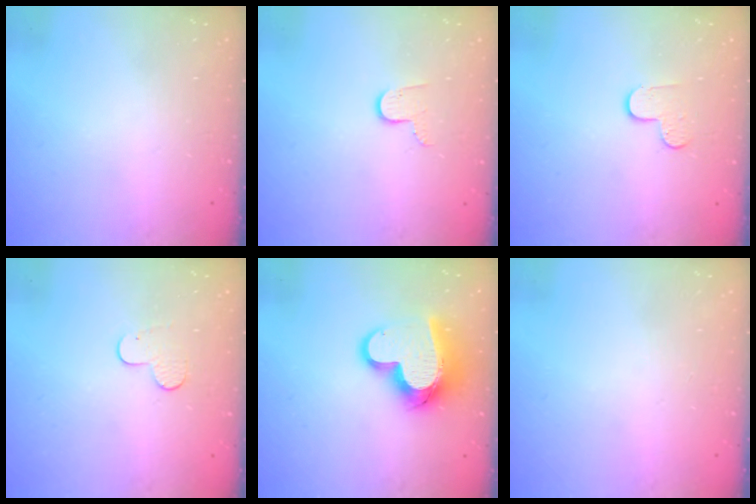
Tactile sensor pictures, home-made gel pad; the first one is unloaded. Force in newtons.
{"total": 5.6, "press": 5.6, "slide": 0.4}
{"total": 7.3, "press": 7.2, "slide": 0.6}
{"total": 6.7, "press": 6.7, "slide": 0.6}
{"total": 16.9, "press": 16.9, "slide": 1.7}
{"total": 0.6, "press": 0.6, "slide": 0.2}